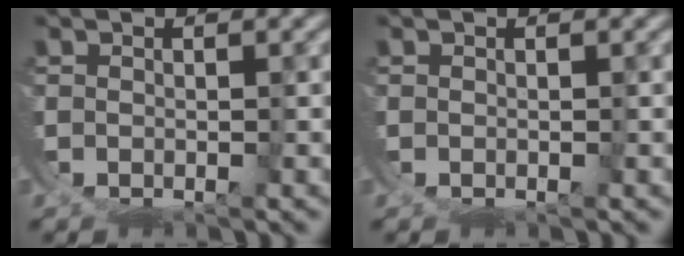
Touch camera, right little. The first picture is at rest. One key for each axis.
{"total": 0.0}